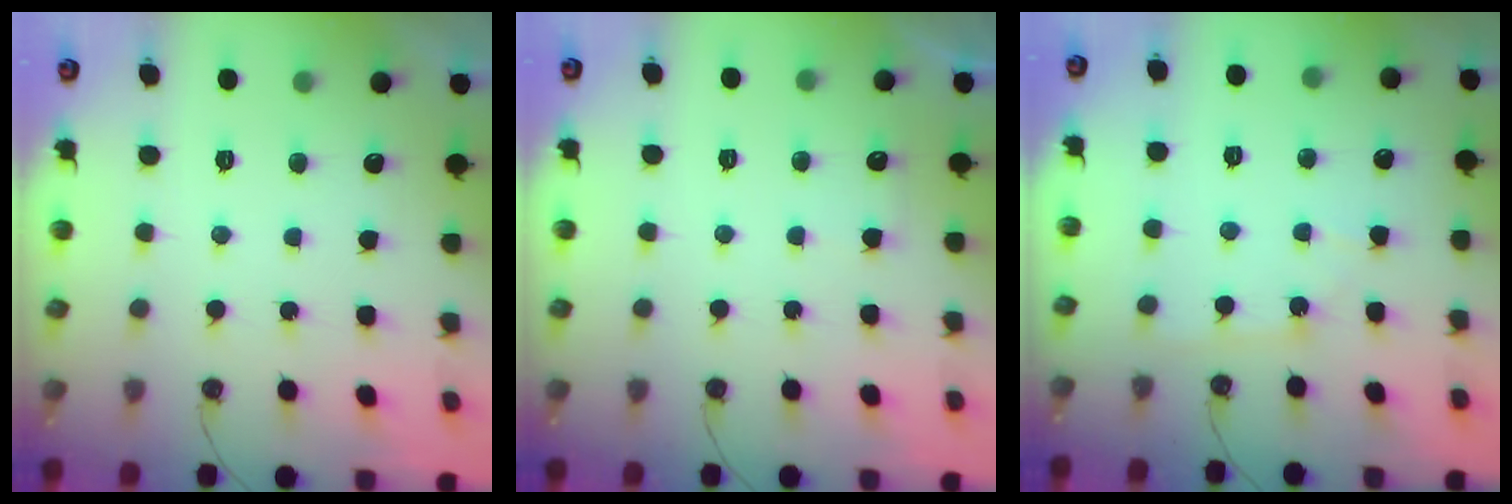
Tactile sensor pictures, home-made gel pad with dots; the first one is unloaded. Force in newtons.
{"total": 3.6, "press": 3.6, "slide": 0.5}
{"total": 5.4, "press": 5.3, "slide": 0.8}